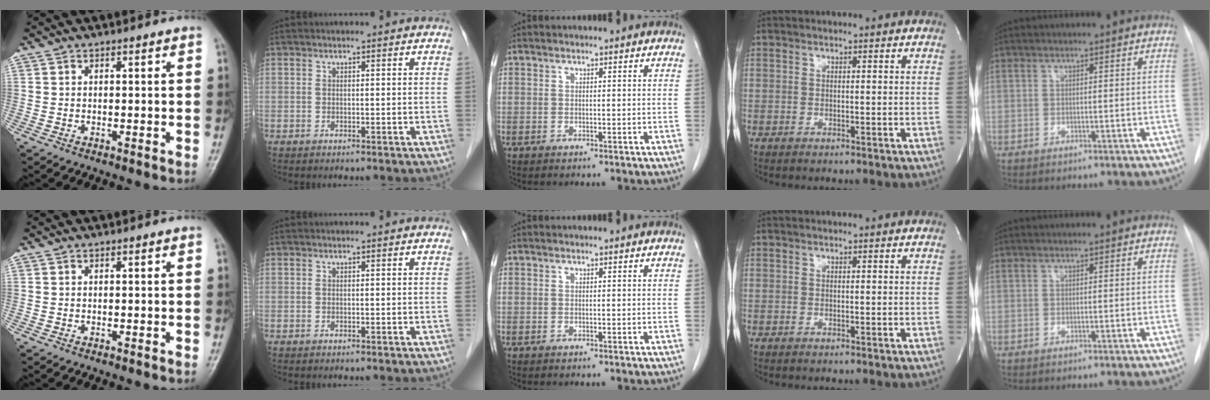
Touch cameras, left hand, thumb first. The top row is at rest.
{}